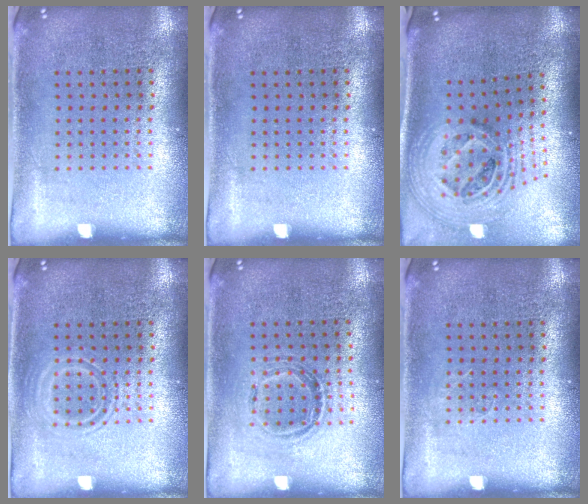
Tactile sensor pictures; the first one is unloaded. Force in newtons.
{"total": 0.0}
{"total": 2.7, "press": 1.9, "slide": 1.9}
{"total": 1.9, "press": 1.9, "slide": 0.3}
{"total": 1.1, "press": 1.0, "slide": 0.4}
{"total": 0.6, "press": 0.5, "slide": 0.2}